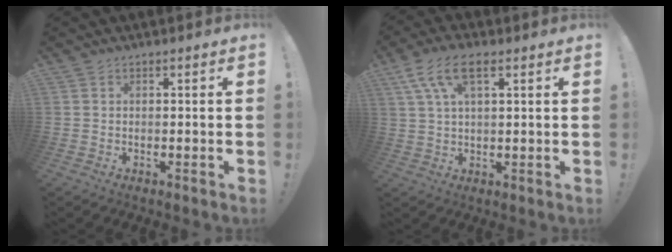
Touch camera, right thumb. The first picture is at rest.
{"total": 9.9, "force": [4.7, 4.2, 7.7], "torque": [-0.141, 0.002, 0.091]}